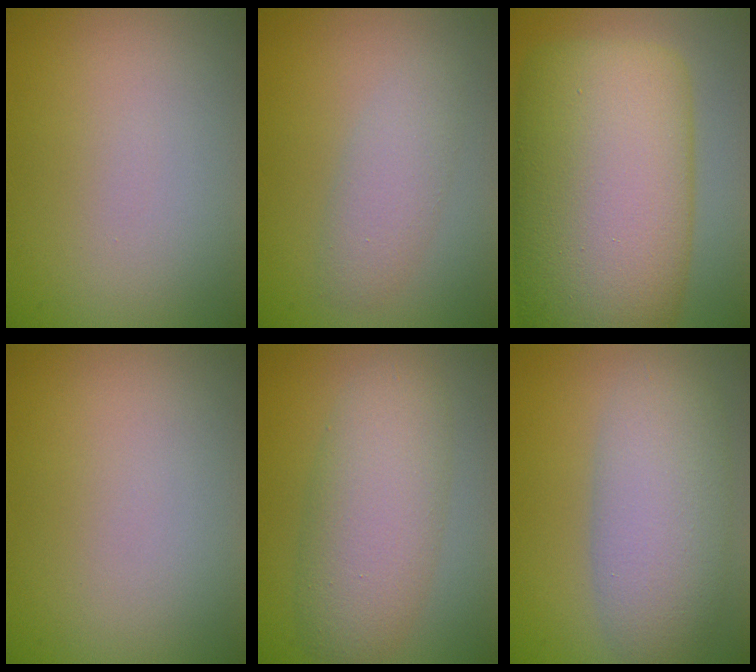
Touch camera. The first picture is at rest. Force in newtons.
{"total": 2.5, "press": 2.5, "slide": 0.1}
{"total": 17.6, "press": 17.6, "slide": 0.1}
{"total": 0.0}
{"total": 6.0, "press": 6.0, "slide": 0.2}
{"total": 6.3, "press": 6.3, "slide": 0.4}